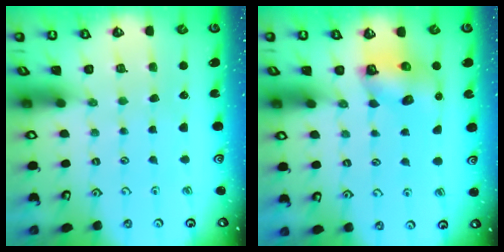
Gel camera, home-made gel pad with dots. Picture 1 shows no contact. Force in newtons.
{"total": 7.3, "press": 7.3, "slide": 0.9}